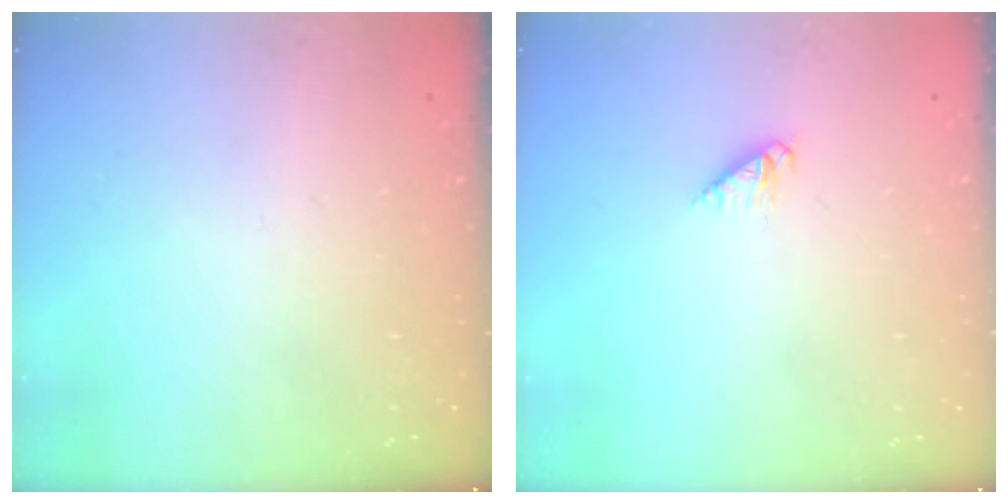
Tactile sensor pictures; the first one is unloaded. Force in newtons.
{"total": 2.7, "press": 2.7, "slide": 0.4}